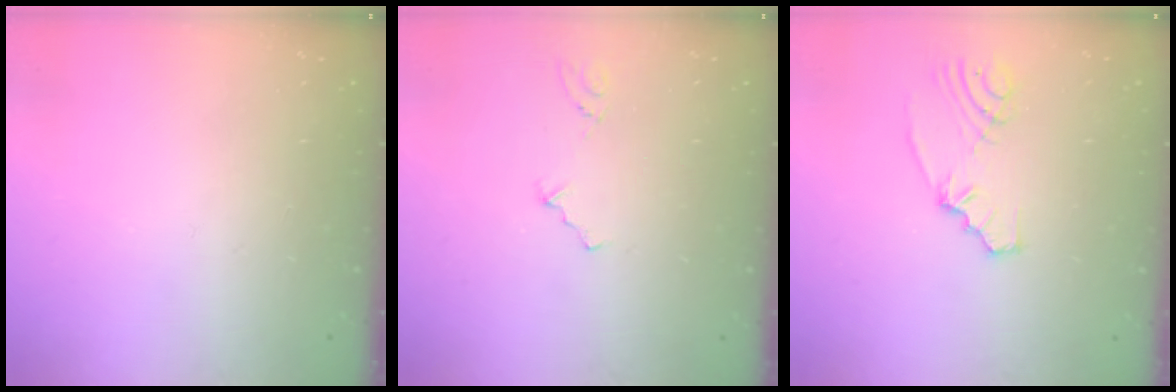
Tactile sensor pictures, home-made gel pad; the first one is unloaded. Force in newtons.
{"total": 1.8, "press": 1.5, "slide": 0.9}
{"total": 5.3, "press": 3.8, "slide": 3.6}